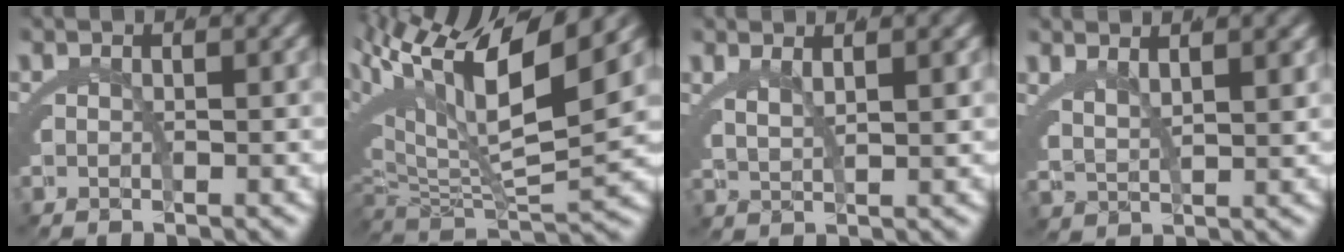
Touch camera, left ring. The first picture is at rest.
{"total": 12.9, "force": [5.0, 5.9, 10.4], "torque": [-0.188, 0.012, 0.082]}
{"total": 2.3, "force": [1.8, -0.1, 1.4], "torque": [-0.025, -0.007, 0.042]}
{"total": 3.2, "force": [2.5, 1.0, 1.7], "torque": [-0.037, -0.009, 0.055]}